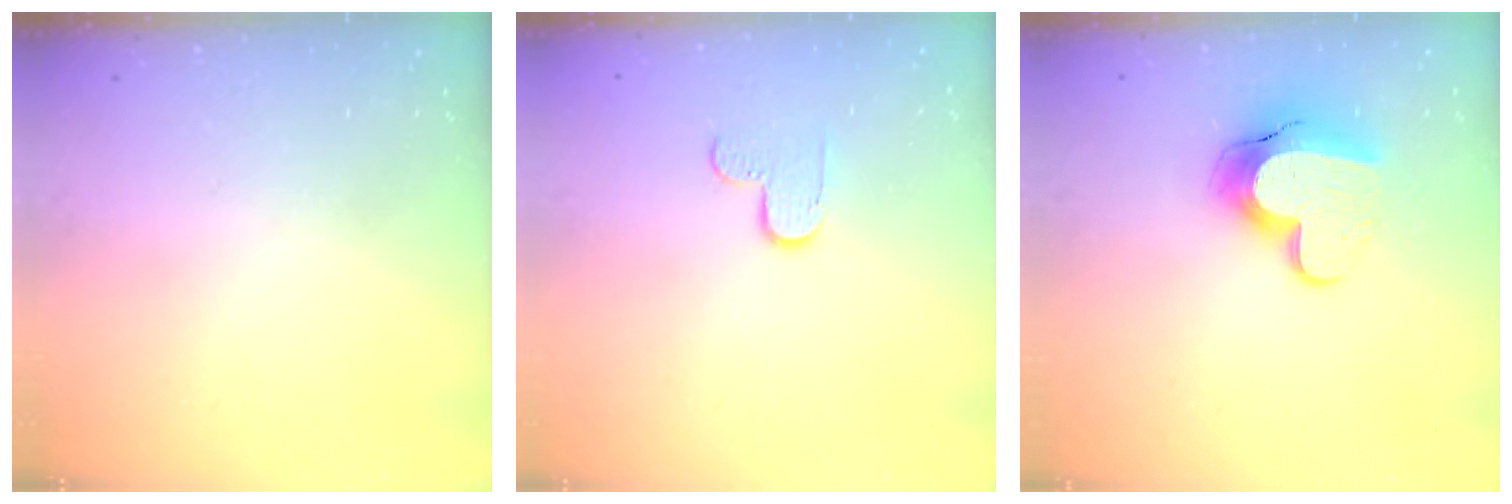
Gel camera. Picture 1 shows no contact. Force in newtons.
{"total": 4.7, "press": 4.6, "slide": 0.4}
{"total": 13.7, "press": 13.6, "slide": 1.0}